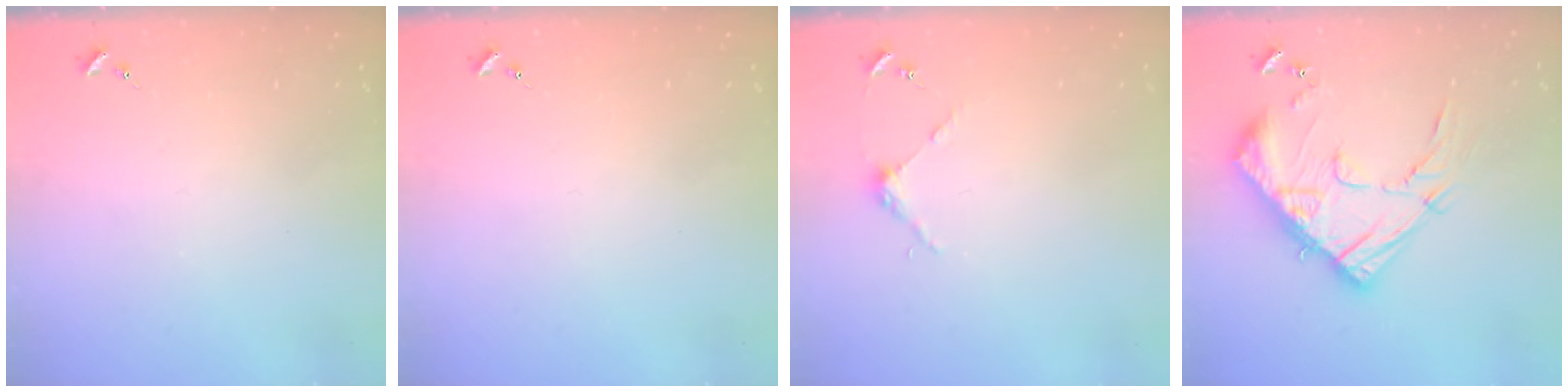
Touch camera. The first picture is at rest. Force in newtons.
{"total": 0.0}
{"total": 3.7, "press": 3.7, "slide": 0.3}
{"total": 19.3, "press": 19.2, "slide": 2.0}